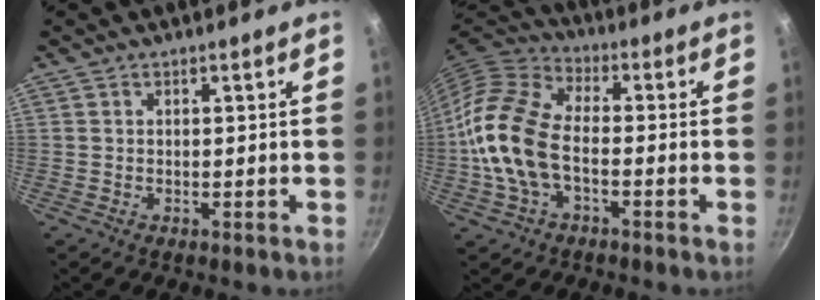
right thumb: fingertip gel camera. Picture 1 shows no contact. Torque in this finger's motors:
{"motor_torque": [-0.48, 1.47, 1.89, -0.08, 0.53]}